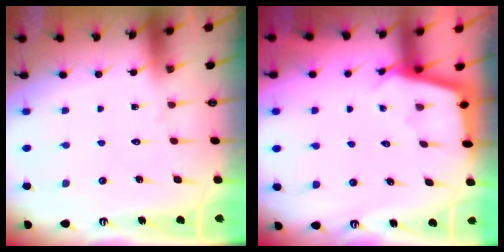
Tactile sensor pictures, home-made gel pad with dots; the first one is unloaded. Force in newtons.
{"total": 2.9, "press": 2.9, "slide": 0.3}